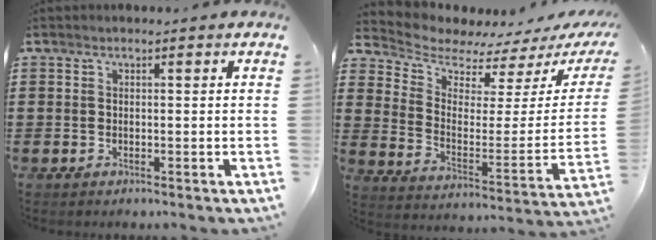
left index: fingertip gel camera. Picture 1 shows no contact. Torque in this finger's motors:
{"motor_torque": [2.14, 0.00, 0.18, -0.01]}